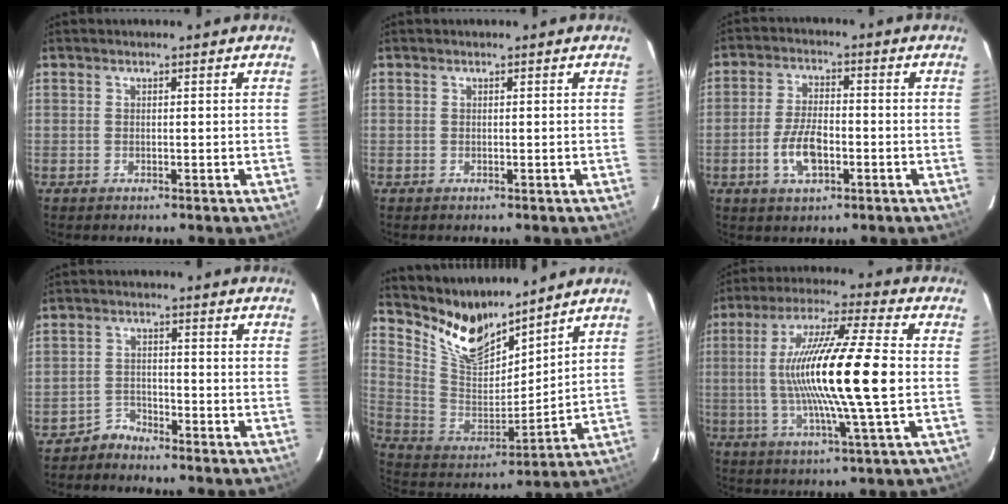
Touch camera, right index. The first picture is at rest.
{"total": 0.0}
{"total": 7.5, "force": [-2.6, 3.5, 6.1], "torque": [-0.127, 0.000, -0.047]}
{"total": 2.9, "force": [-2.5, 1.0, -0.9], "torque": [0.018, 0.009, -0.051]}
{"total": 12.9, "force": [11.2, 3.7, 5.1], "torque": [-0.115, -0.019, 0.226]}
{"total": 19.0, "force": [-0.5, 0.5, 19.0], "torque": [-0.346, -0.004, -0.010]}